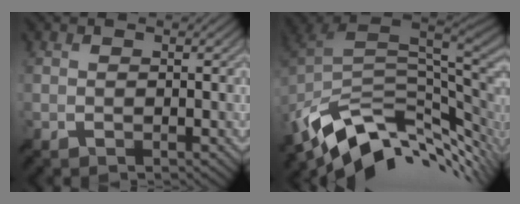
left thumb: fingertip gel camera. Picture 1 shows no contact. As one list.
[{"total": 13.2, "force": [-3.7, 7.7, 10.1], "torque": [-0.220, -0.025, -0.053]}]